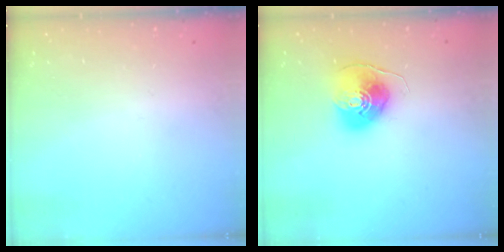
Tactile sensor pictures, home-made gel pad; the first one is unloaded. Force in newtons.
{"total": 8.9, "press": 8.9, "slide": 0.8}